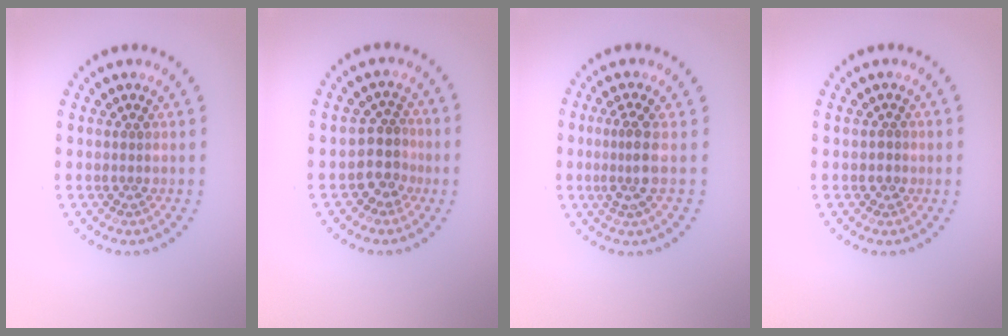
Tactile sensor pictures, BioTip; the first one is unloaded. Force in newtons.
{"total": 2.6, "press": 2.2, "slide": 1.5}
{"total": 2.5, "press": 1.8, "slide": 1.7}
{"total": 0.5, "press": 0.3, "slide": 0.4}